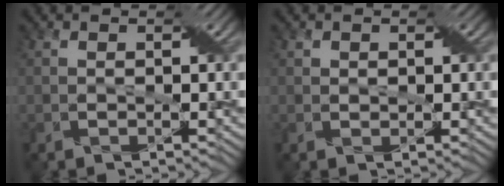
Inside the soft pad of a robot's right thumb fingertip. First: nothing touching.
{"total": 1.0, "force": [0.5, 0.9, 0.2], "torque": [-0.007, 0.000, 0.008]}